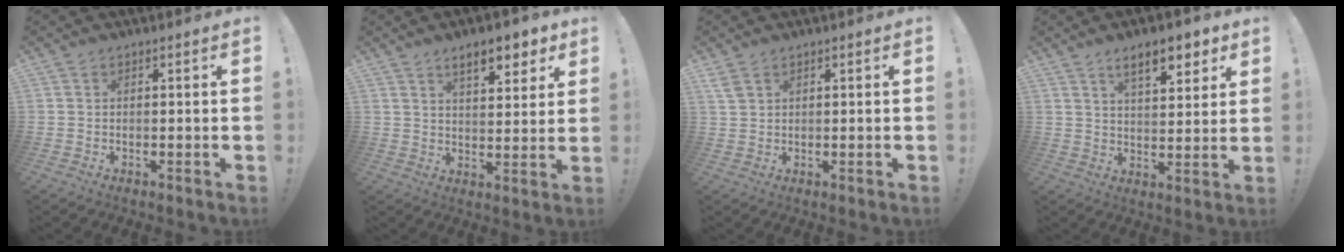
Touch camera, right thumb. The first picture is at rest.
{"total": 8.8, "force": [5.7, 3.0, 6.0], "torque": [-0.076, -0.027, 0.094]}
{"total": 3.0, "force": [1.8, 1.5, 1.8], "torque": [-0.044, 0.001, 0.039]}
{"total": 9.7, "force": [6.0, 3.3, 6.9], "torque": [-0.099, -0.025, 0.102]}